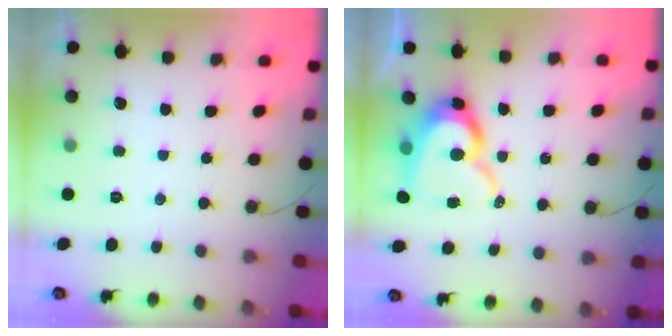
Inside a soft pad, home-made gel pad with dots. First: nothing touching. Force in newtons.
{"total": 14.1, "press": 14.0, "slide": 1.5}